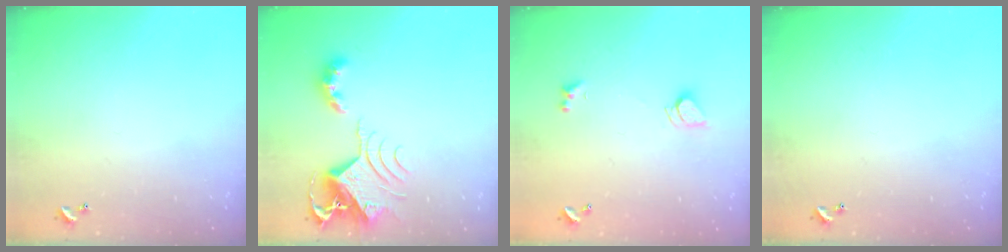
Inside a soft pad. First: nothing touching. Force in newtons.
{"total": 8.9, "press": 8.9, "slide": 0.4}
{"total": 2.2, "press": 2.2, "slide": 0.3}
{"total": 0.0}